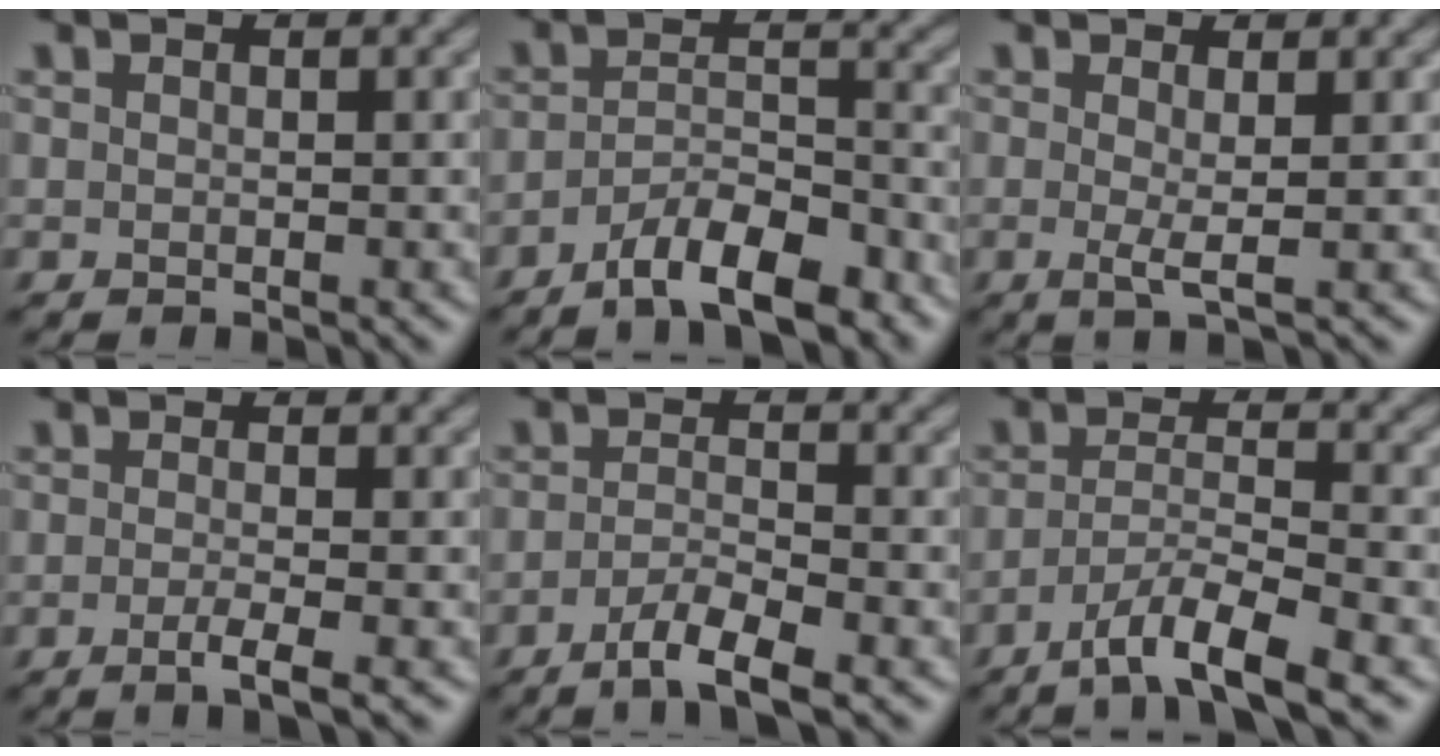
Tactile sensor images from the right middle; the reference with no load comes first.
{"total": 6.5, "force": [-4.8, 1.7, 4.0], "torque": [-0.064, 0.003, -0.080]}
{"total": 1.7, "force": [0.0, 0.2, 1.7], "torque": [-0.036, -0.007, -0.003]}
{"total": 2.5, "force": [-1.0, 0.6, 2.3], "torque": [-0.033, -0.004, -0.024]}
{"total": 3.7, "force": [-2.3, 0.7, 2.8], "torque": [-0.053, -0.002, -0.048]}
{"total": 5.9, "force": [-4.0, 1.0, 4.2], "torque": [-0.067, 0.001, -0.076]}